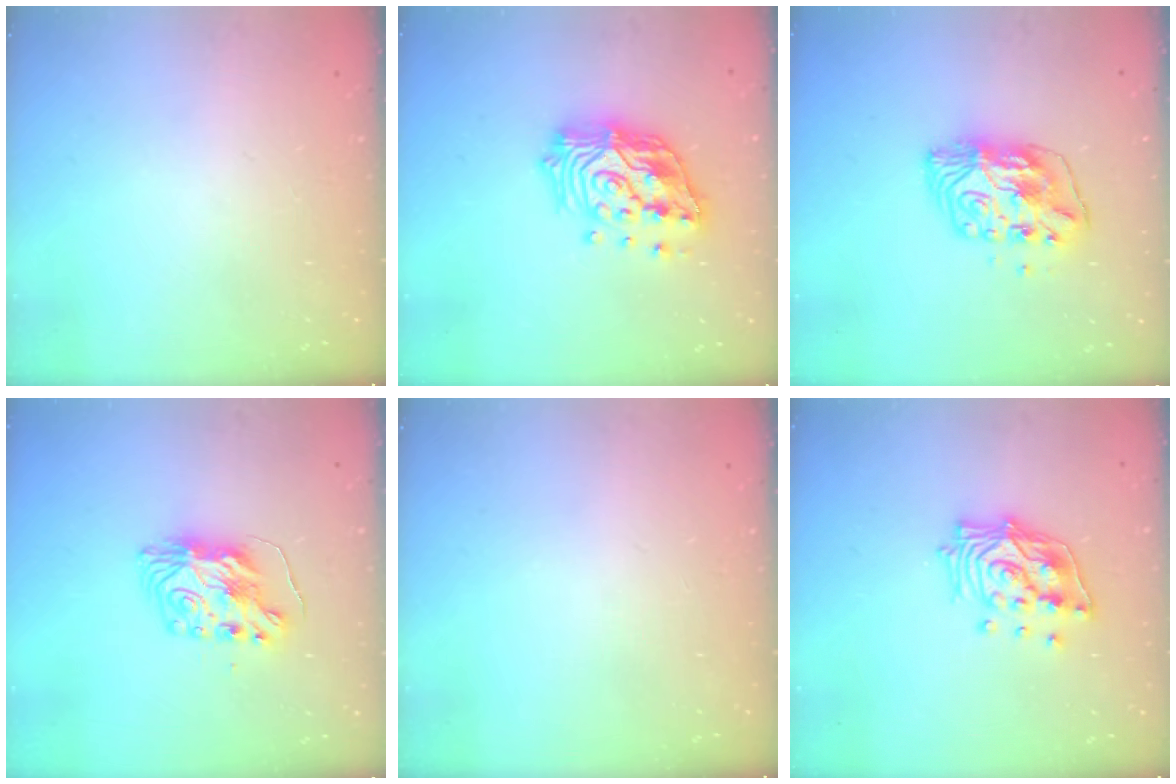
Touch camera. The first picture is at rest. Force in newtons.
{"total": 19.6, "press": 19.5, "slide": 2.3}
{"total": 10.4, "press": 10.4, "slide": 1.1}
{"total": 9.0, "press": 9.0, "slide": 0.6}
{"total": 0.0}
{"total": 15.1, "press": 15.0, "slide": 2.0}